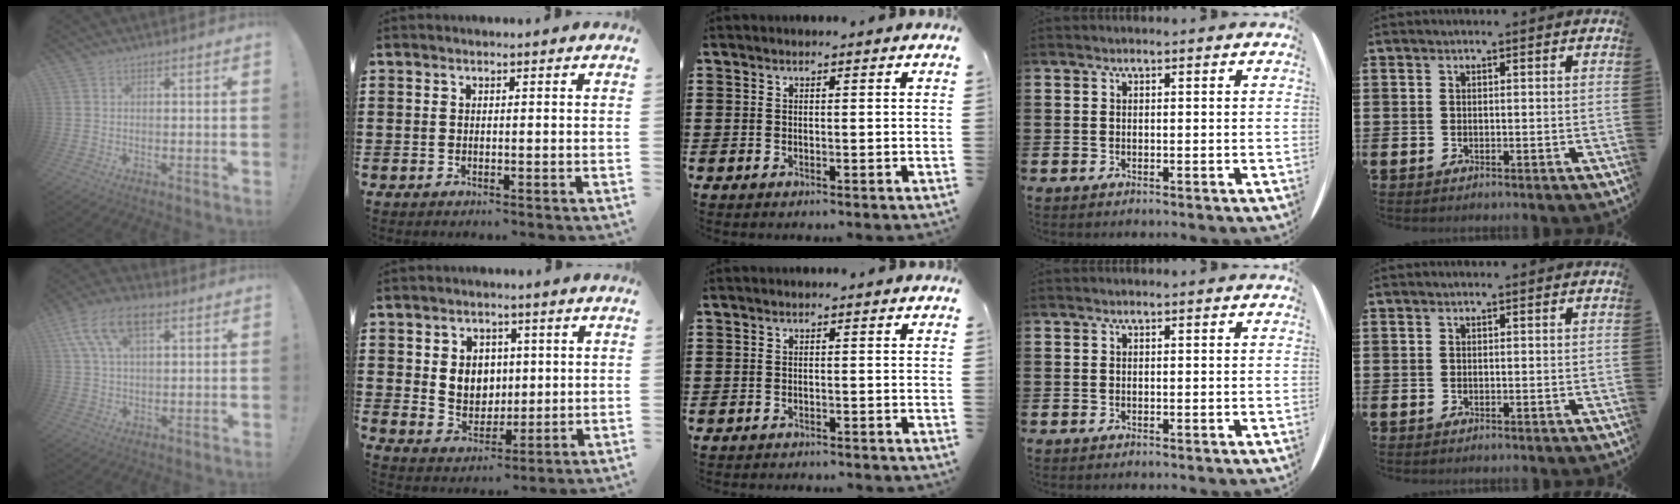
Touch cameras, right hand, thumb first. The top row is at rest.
{"thumb": {"total": 12.8, "force": [5.6, 6.8, 9.3], "torque": [-0.171, -0.007, 0.107]}, "index": {"total": 5.2, "force": [1.1, 4.6, 2.1], "torque": [-0.045, 0.007, 0.015]}, "middle": {"total": 1.0, "force": [-1.0, -0.1, 0.0], "torque": [-0.004, 0.000, -0.020]}}